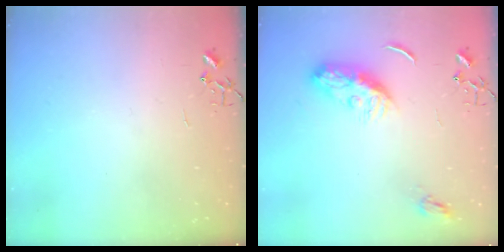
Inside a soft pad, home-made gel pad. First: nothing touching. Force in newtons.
{"total": 10.8, "press": 10.8, "slide": 0.2}